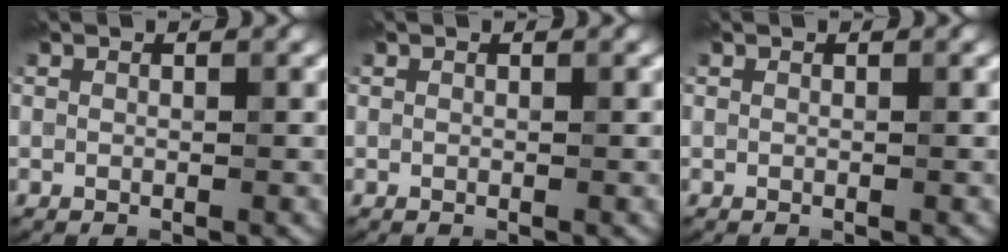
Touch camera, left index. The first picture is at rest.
{"total": 0.0}
{"total": 0.0}